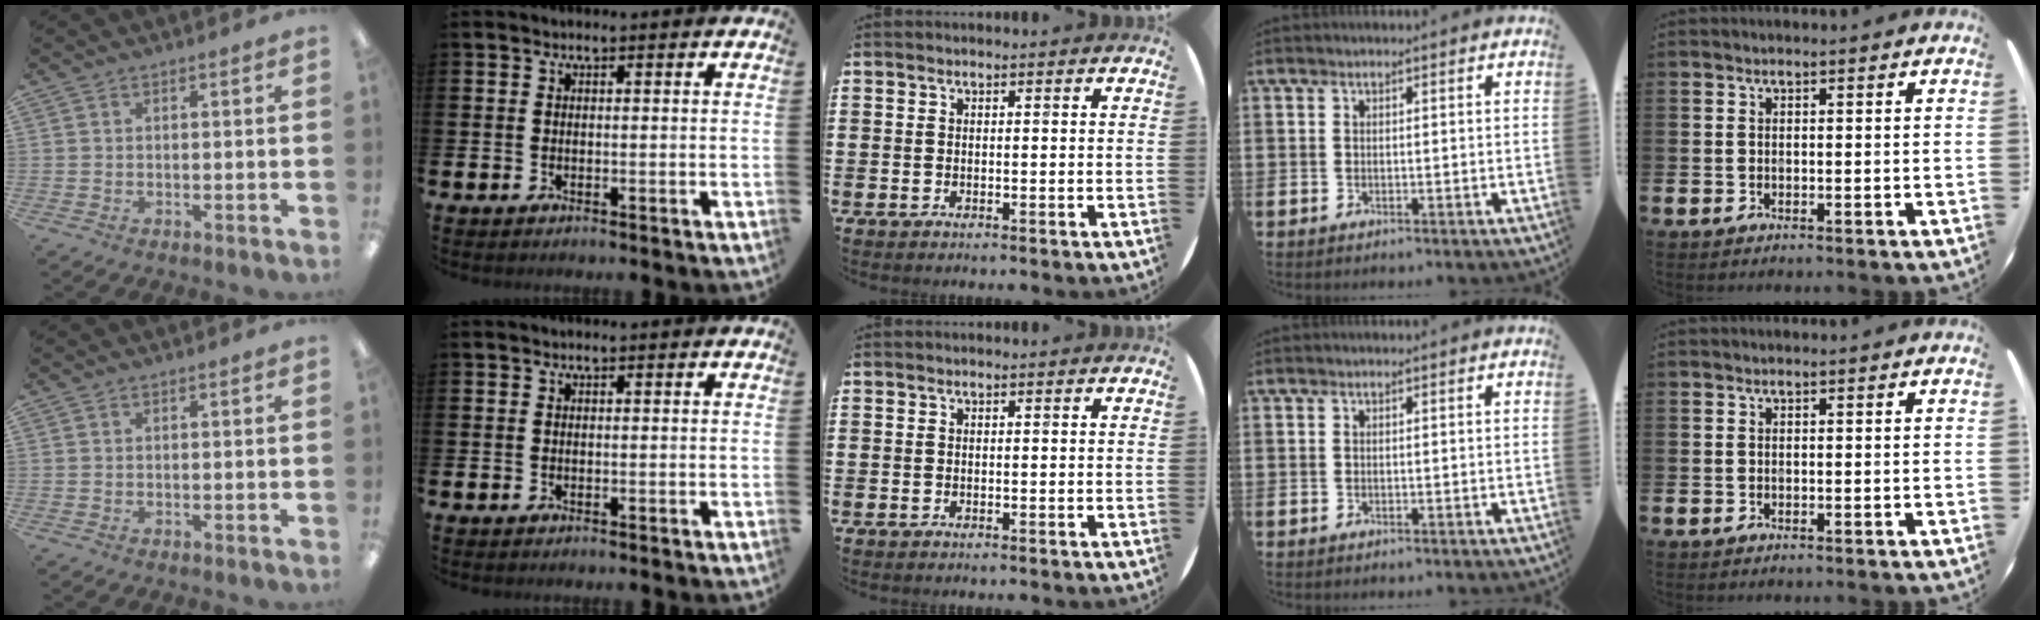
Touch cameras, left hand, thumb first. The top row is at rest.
{}